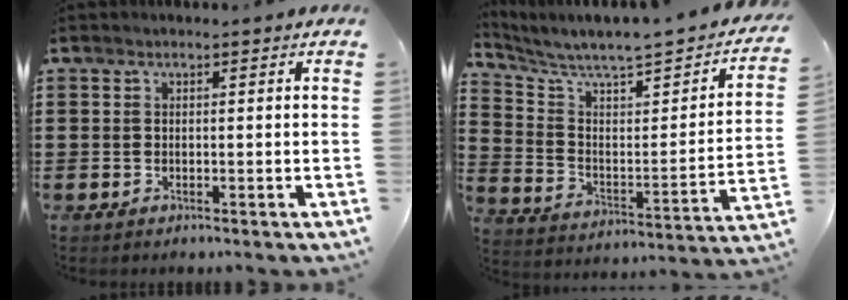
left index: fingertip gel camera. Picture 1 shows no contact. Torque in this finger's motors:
{"motor_torque": [1.75, -0.38, 0.21, 0.06]}